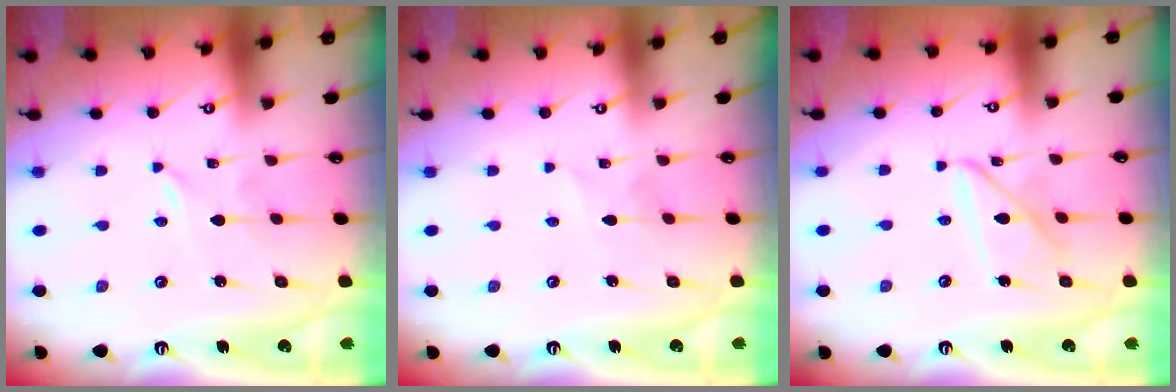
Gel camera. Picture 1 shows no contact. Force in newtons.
{"total": 1.5, "press": 1.5, "slide": 0.1}
{"total": 9.2, "press": 9.2, "slide": 0.7}